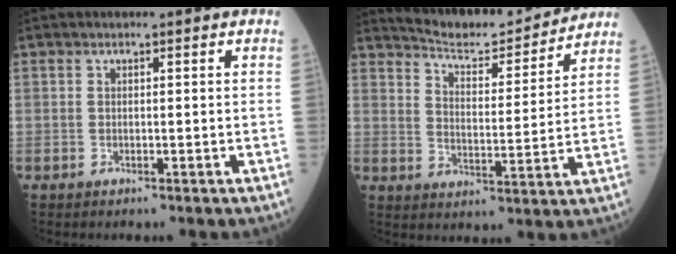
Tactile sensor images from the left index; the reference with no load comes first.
{"total": 13.0, "force": [12.5, 1.6, 3.0], "torque": [-0.049, -0.005, 0.186]}